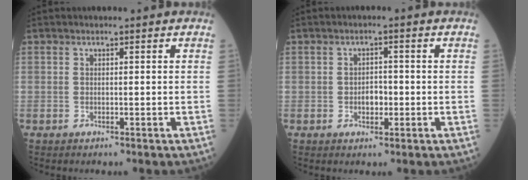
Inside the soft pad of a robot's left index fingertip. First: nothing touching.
{"total": 2.4, "force": [-0.5, 1.4, 1.8], "torque": [-0.026, 0.004, -0.007]}